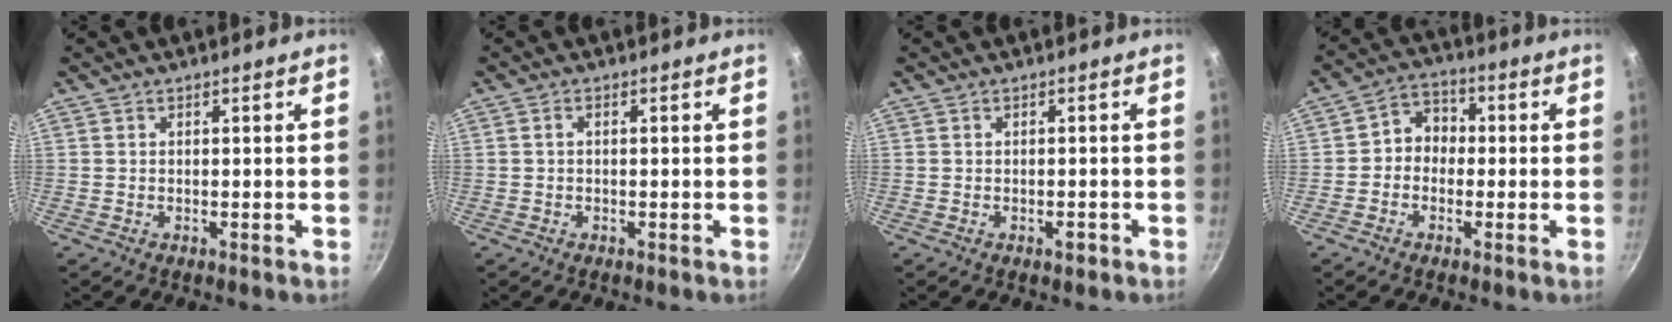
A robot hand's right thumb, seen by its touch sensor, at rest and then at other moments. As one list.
[{"total": 1.0, "force": [0.0, 0.6, 0.8], "torque": [-0.015, 0.006, 0.001]}, {"total": 1.3, "force": [-0.7, 0.7, 0.9], "torque": [-0.012, 0.006, -0.009]}, {"total": 5.7, "force": [-0.6, 4.9, 2.9], "torque": [-0.015, 0.020, -0.027]}]